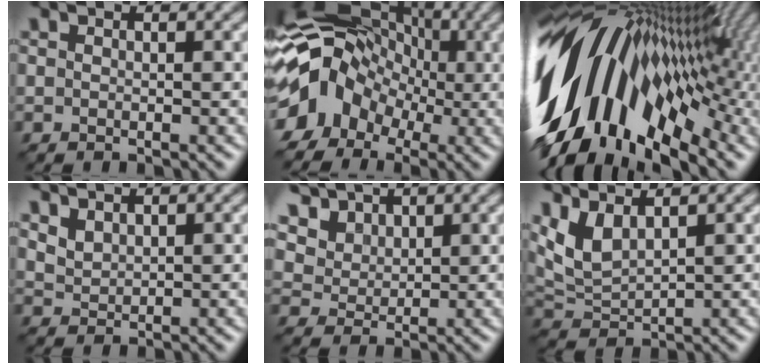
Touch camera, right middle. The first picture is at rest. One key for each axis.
{"total": 11.4, "fx": -3.1, "fy": 9.0, "fz": 6.2, "tx": -0.104, "ty": 0.007, "tz": -0.080}
{"total": 17.1, "fx": 0.2, "fy": 9.7, "fz": 14.1, "tx": -0.243, "ty": 0.004, "tz": -0.024}
{"total": 1.9, "fx": 1.2, "fy": 1.1, "fz": 1.0, "tx": -0.028, "ty": 0.004, "tz": 0.025}
{"total": 6.8, "fx": 3.9, "fy": 4.6, "fz": 3.1, "tx": -0.108, "ty": 0.010, "tz": 0.062}
{"total": 3.3, "fx": 1.5, "fy": 1.4, "fz": 2.6, "tx": -0.068, "ty": -0.002, "tz": 0.031}